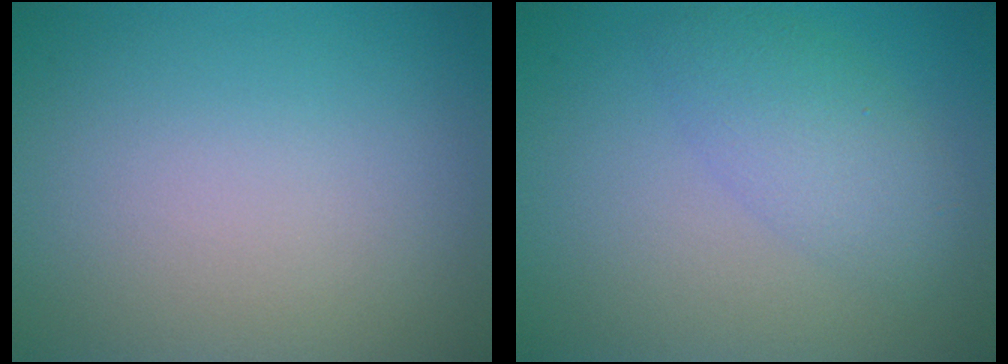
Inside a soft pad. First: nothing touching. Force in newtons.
{"total": 3.5, "press": 3.4, "slide": 0.1}